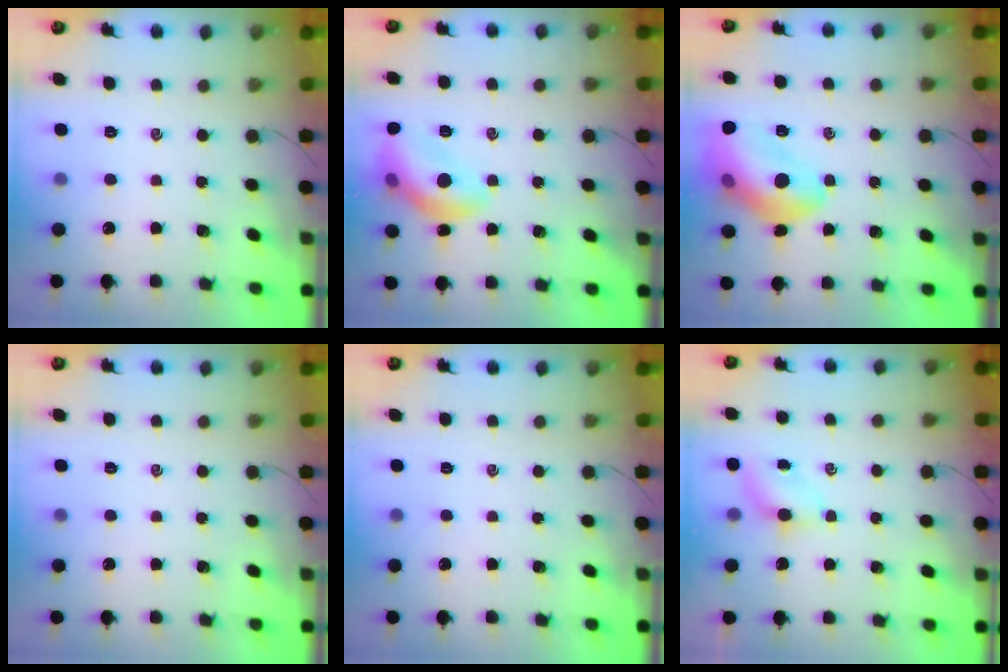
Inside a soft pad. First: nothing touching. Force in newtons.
{"total": 13.6, "press": 13.6, "slide": 1.1}
{"total": 15.9, "press": 15.7, "slide": 2.2}
{"total": 0.0}
{"total": 0.0}
{"total": 4.0, "press": 3.9, "slide": 1.2}